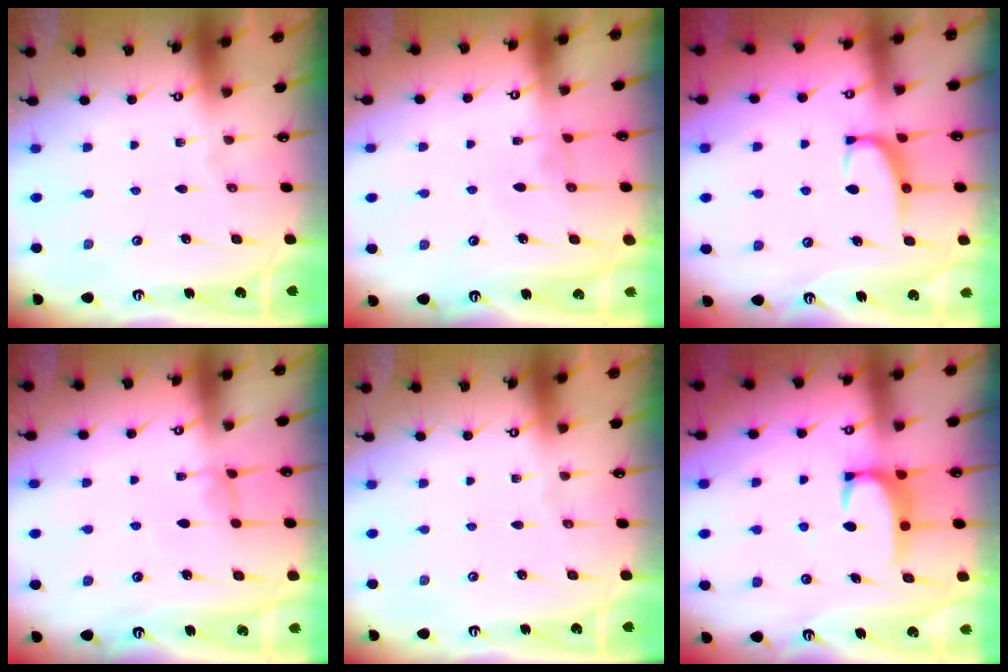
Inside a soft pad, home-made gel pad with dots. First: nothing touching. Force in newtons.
{"total": 0.6, "press": 0.4, "slide": 0.5}
{"total": 3.0, "press": 2.7, "slide": 1.2}
{"total": 1.5, "press": 1.5, "slide": 0.4}
{"total": 0.0}
{"total": 2.9, "press": 2.9, "slide": 0.3}